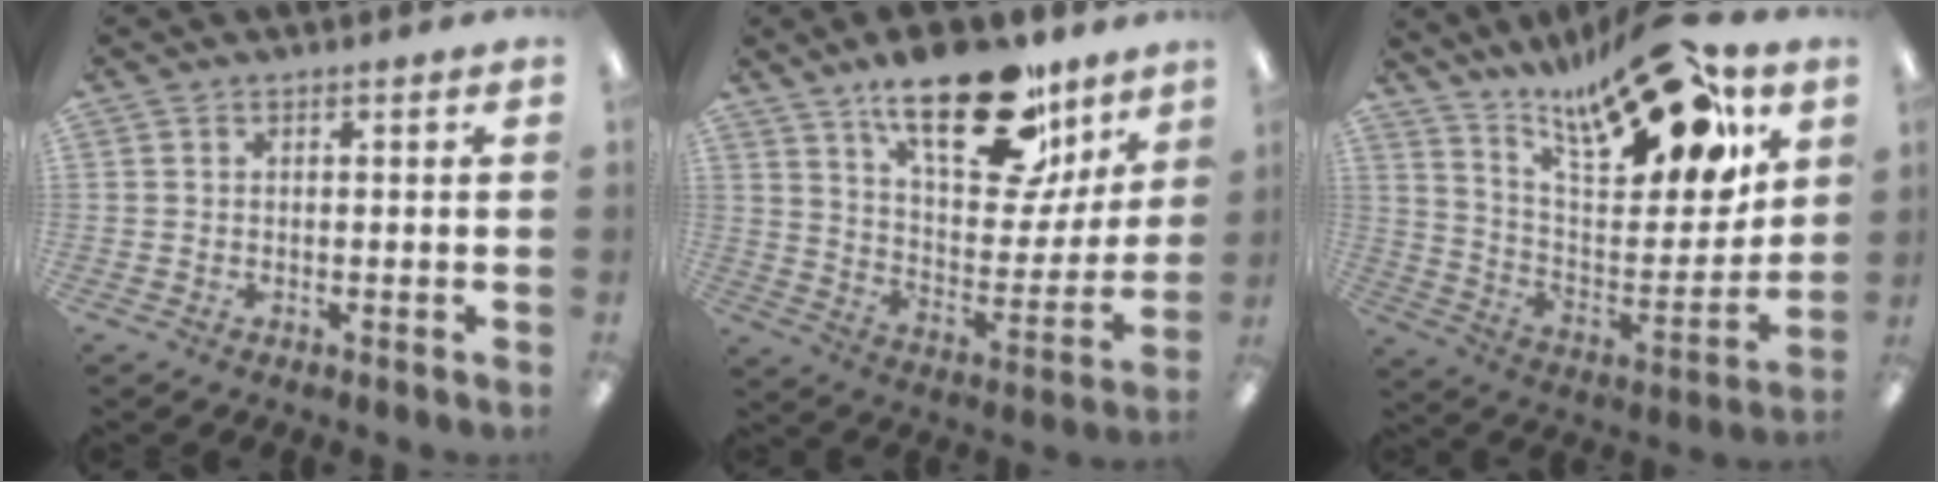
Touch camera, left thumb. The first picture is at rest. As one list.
[{"total": 25.5, "force": [16.2, 11.0, 16.3], "torque": [-0.241, -0.095, 0.272]}, {"total": 24.3, "force": [17.1, 8.1, 15.2], "torque": [-0.225, -0.104, 0.285]}]